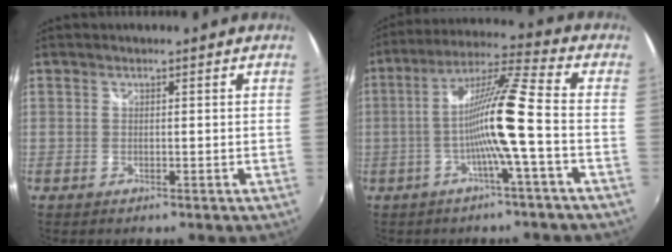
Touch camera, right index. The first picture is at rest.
{"total": 12.2, "force": [-3.1, -1.2, 11.7], "torque": [-0.216, 0.007, -0.059]}